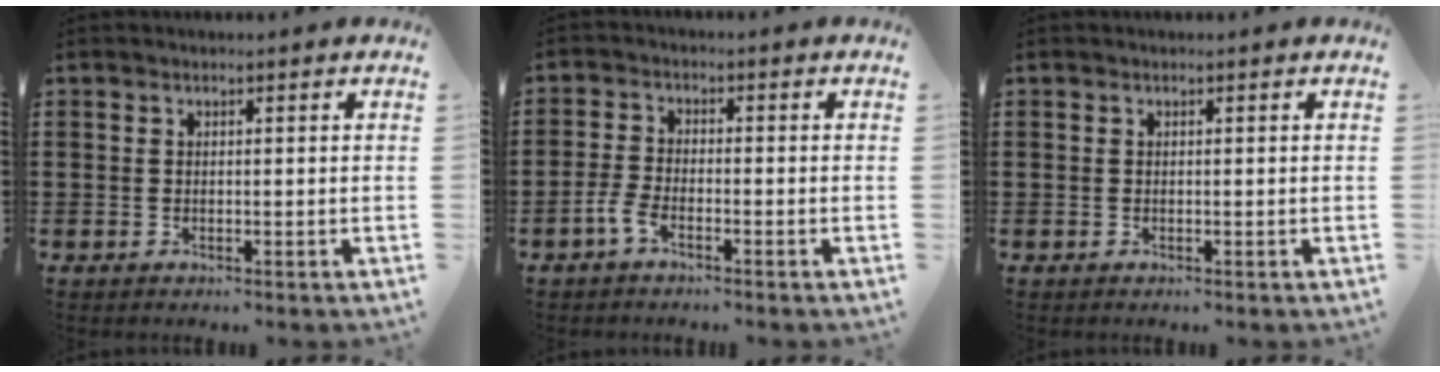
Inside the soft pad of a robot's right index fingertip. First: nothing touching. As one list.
[{"total": 3.0, "force": [-2.1, 0.8, 2.1], "torque": [-0.057, -0.003, -0.045]}, {"total": 0.0}]